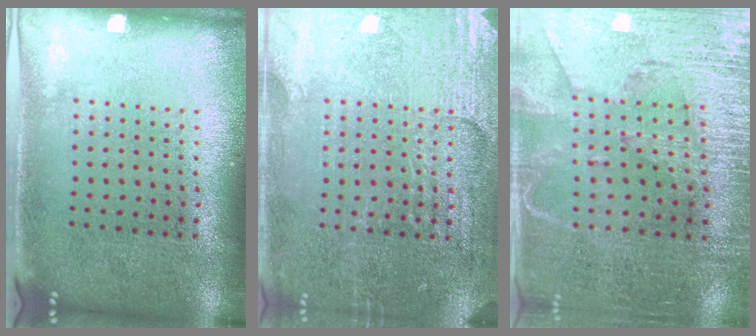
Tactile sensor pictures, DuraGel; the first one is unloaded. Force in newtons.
{"total": 3.3, "press": 3.3, "slide": 0.7}
{"total": 3.2, "press": 2.9, "slide": 1.4}